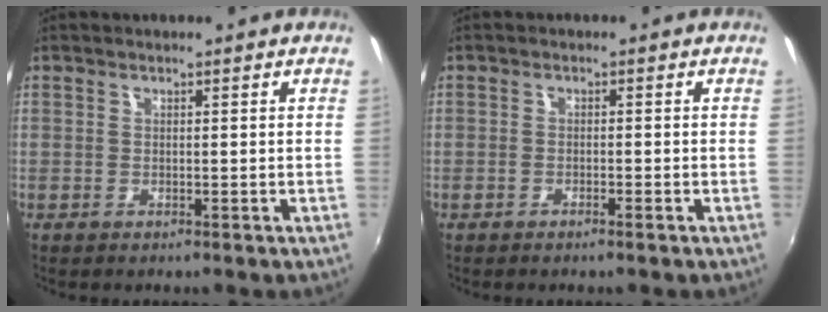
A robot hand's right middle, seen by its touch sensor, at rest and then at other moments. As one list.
[{"total": 1.3, "force": [-1.1, 0.1, 0.7], "torque": [-0.020, -0.001, -0.022]}]